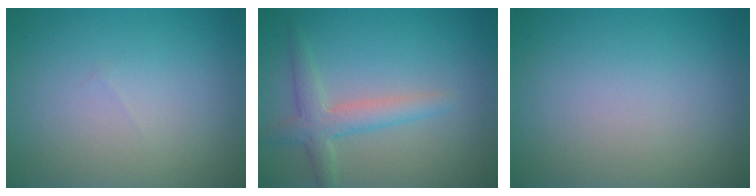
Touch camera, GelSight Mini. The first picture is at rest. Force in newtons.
{"total": 2.9, "press": 2.9, "slide": 0.1}
{"total": 0.0}